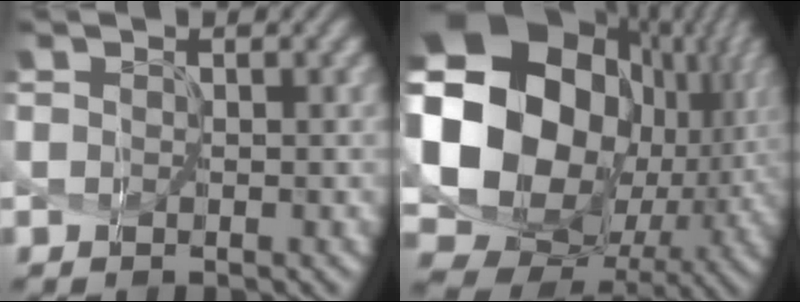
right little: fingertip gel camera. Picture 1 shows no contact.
{"total": 19.9, "force": [3.0, 15.5, 12.2], "torque": [-0.268, -0.016, 0.097]}